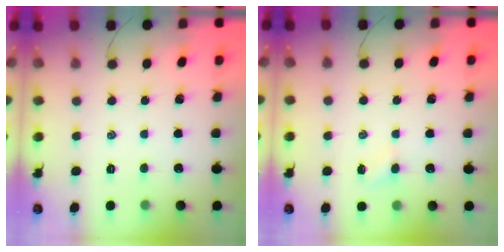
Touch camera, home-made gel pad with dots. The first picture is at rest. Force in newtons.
{"total": 2.6, "press": 2.5, "slide": 0.9}